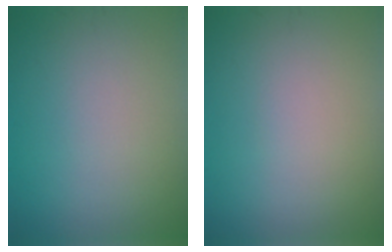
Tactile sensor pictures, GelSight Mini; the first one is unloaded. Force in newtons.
{"total": 0.0}